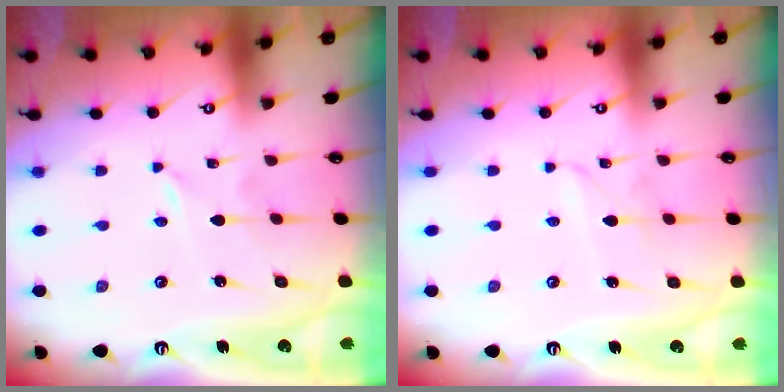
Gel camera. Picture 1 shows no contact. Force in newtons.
{"total": 1.8, "press": 1.7, "slide": 0.2}